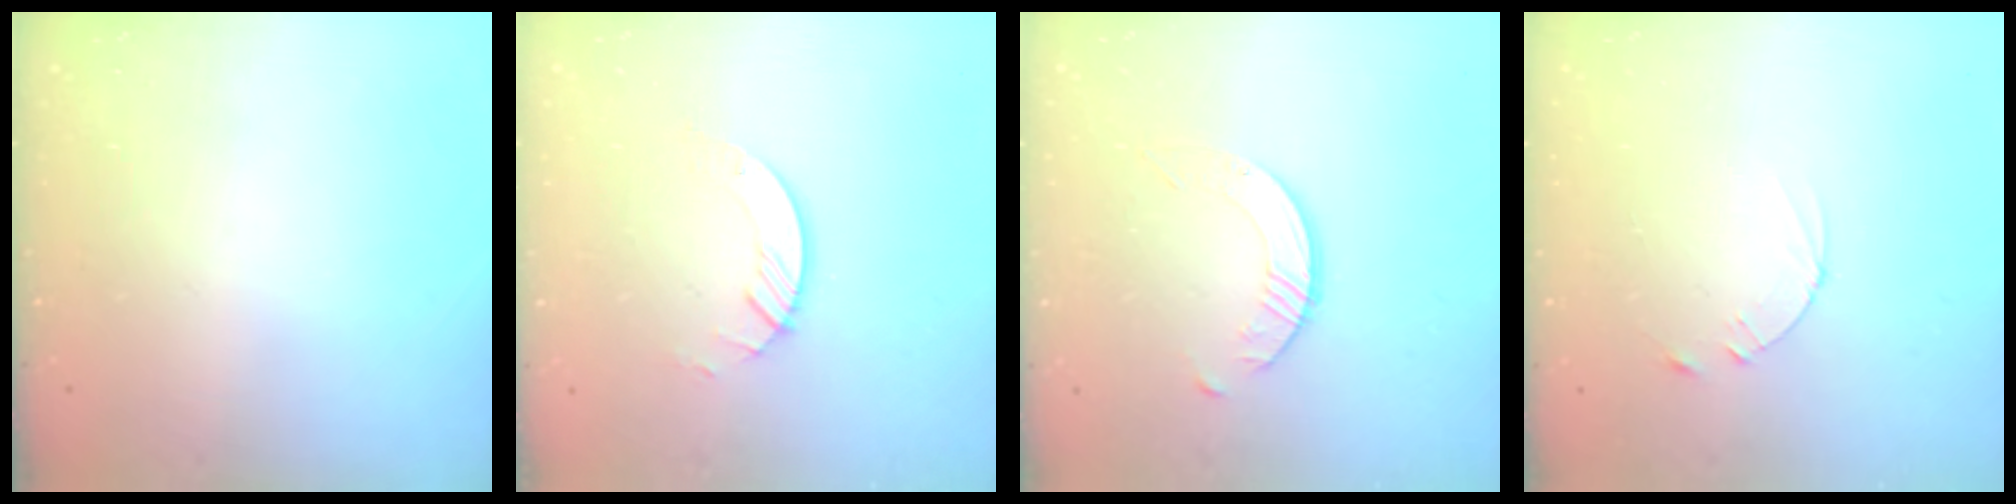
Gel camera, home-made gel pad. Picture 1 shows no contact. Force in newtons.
{"total": 3.1, "press": 3.0, "slide": 0.3}
{"total": 3.7, "press": 3.7, "slide": 0.4}
{"total": 2.4, "press": 2.3, "slide": 0.2}